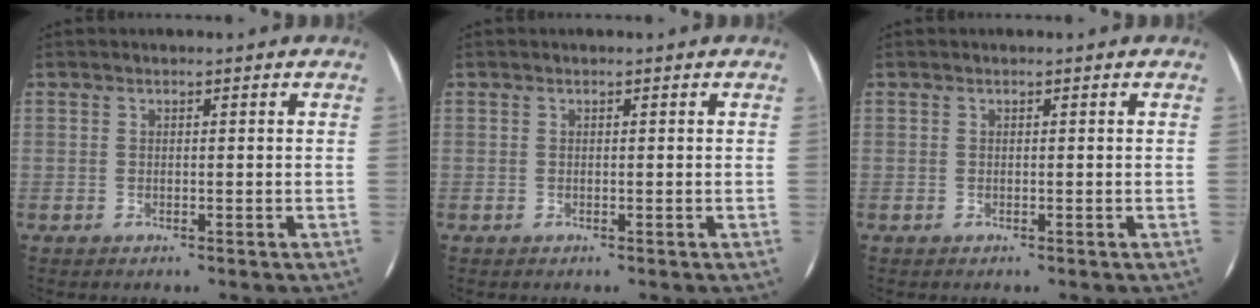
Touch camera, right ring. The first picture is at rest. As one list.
[{"total": 0.0}, {"total": 0.0}]